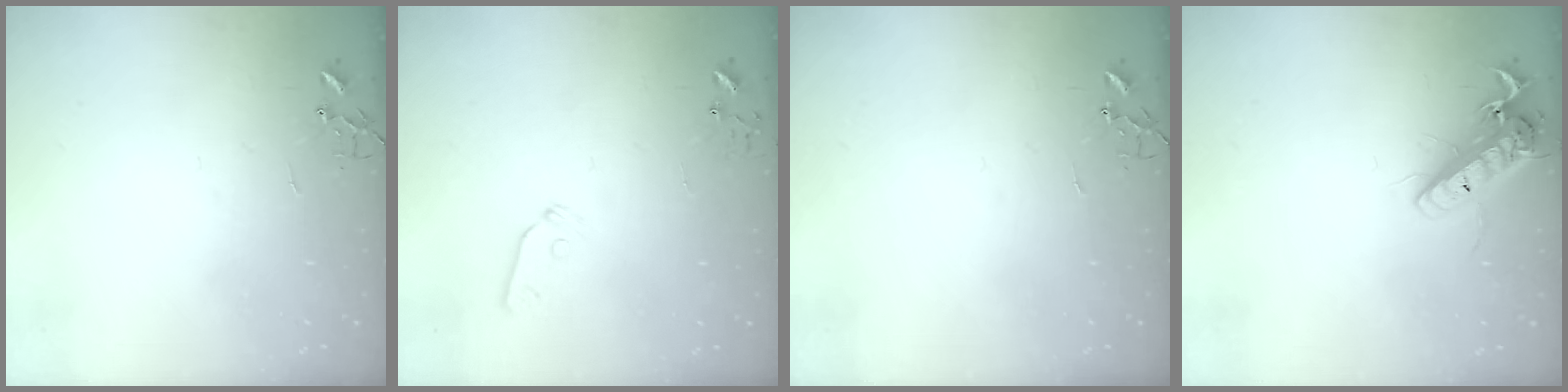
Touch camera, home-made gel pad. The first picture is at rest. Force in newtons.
{"total": 6.0, "press": 5.9, "slide": 0.9}
{"total": 0.0}
{"total": 15.1, "press": 14.8, "slide": 3.3}